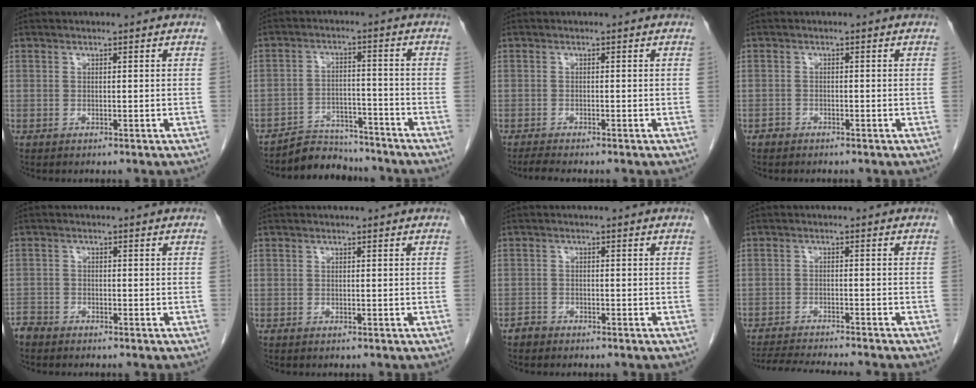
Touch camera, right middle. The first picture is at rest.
{"total": 7.0, "force": [-6.7, 2.0, -0.2], "torque": [0.008, 0.016, -0.111]}
{"total": 2.0, "force": [-1.7, 0.0, 0.9], "torque": [-0.022, -0.007, -0.031]}
{"total": 1.0, "force": [-0.8, 0.6, 0.0], "torque": [-0.007, 0.003, -0.016]}
{"total": 2.2, "force": [-2.1, 0.7, 0.0], "torque": [-0.003, -0.002, -0.041]}
{"total": 0.0}
{"total": 1.4, "force": [-1.3, 0.7, 0.0], "torque": [-0.006, 0.002, -0.025]}
{"total": 9.8, "force": [-9.2, -0.3, 3.6], "torque": [-0.048, -0.011, -0.141]}